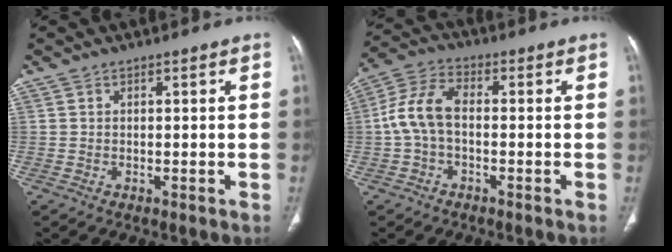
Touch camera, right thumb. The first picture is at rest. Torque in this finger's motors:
{"motor_torque": [-0.13, 1.07, 1.32, -0.55, 0.11]}